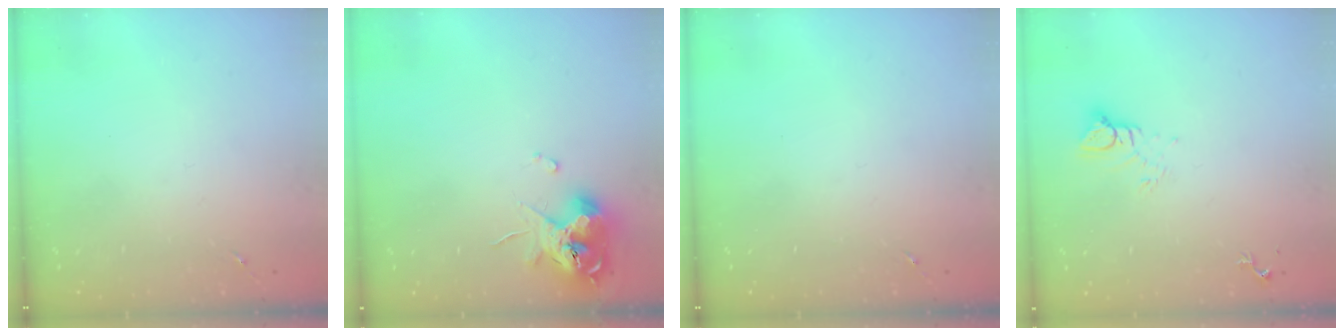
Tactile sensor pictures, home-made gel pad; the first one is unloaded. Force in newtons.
{"total": 11.3, "press": 11.2, "slide": 1.4}
{"total": 0.0}
{"total": 5.6, "press": 5.6, "slide": 0.0}